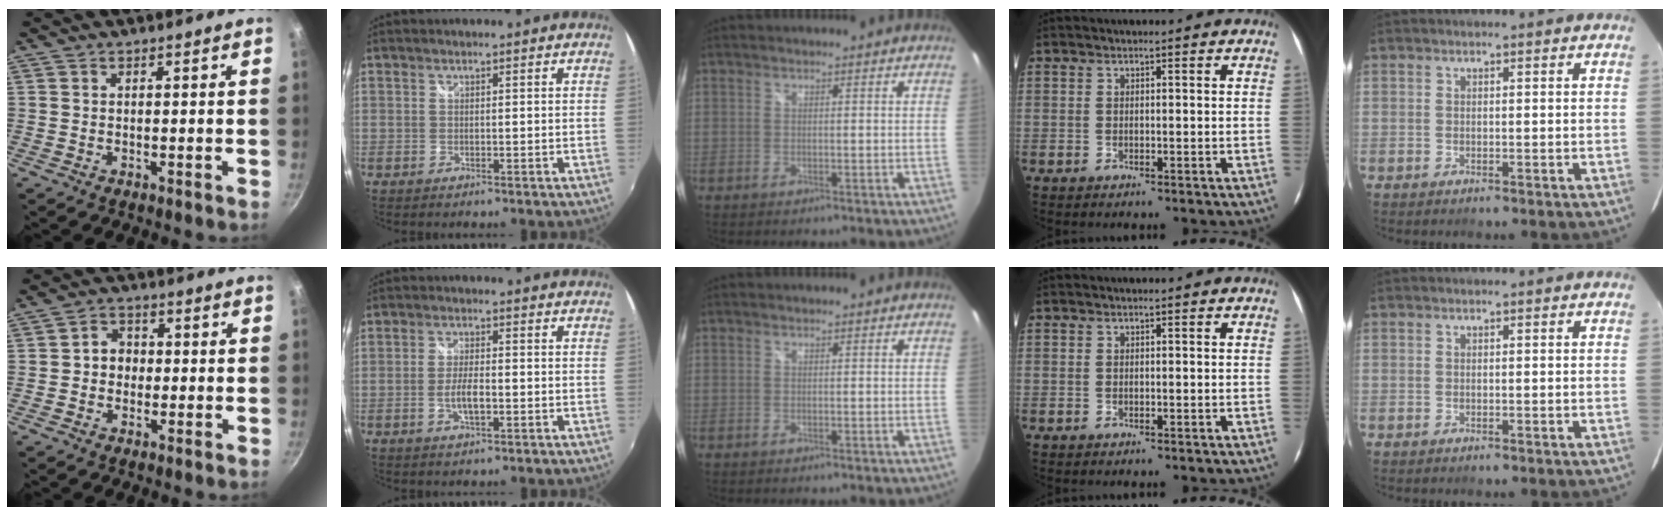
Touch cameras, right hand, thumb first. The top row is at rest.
{"thumb": {"total": 4.4, "force": [-0.3, 3.8, 2.0], "torque": [-0.004, 0.010, -0.012]}, "index": {"total": 4.2, "force": [-1.3, 1.2, 3.8], "torque": [-0.079, 0.000, -0.024]}}